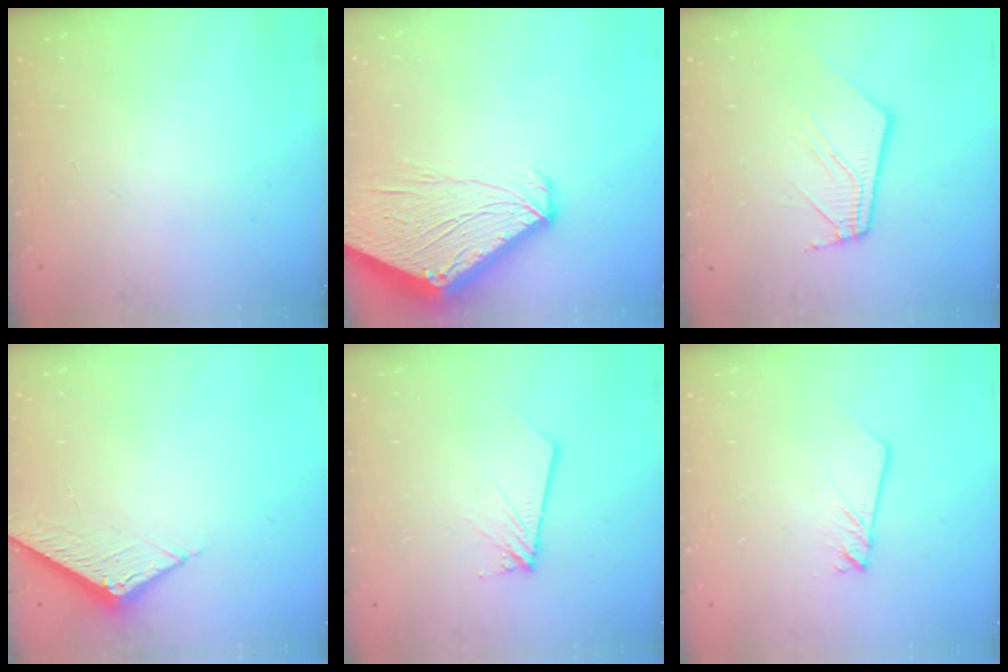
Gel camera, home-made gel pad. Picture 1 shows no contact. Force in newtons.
{"total": 6.7, "press": 6.7, "slide": 0.5}
{"total": 10.2, "press": 10.1, "slide": 1.2}
{"total": 7.4, "press": 7.4, "slide": 0.2}
{"total": 2.7, "press": 2.7, "slide": 0.2}
{"total": 2.4, "press": 2.4, "slide": 0.2}